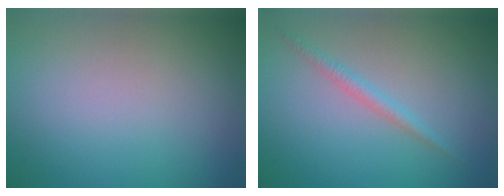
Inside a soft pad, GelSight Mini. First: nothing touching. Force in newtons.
{"total": 1.4, "press": 1.4, "slide": 0.1}